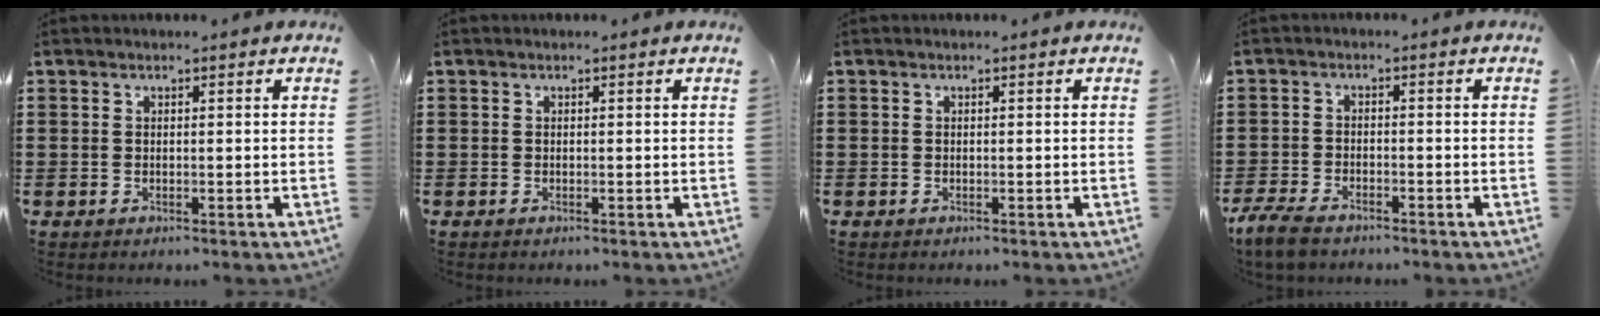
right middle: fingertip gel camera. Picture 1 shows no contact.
{"total": 0.0}
{"total": 0.0}
{"total": 3.8, "force": [-3.2, 1.1, 1.8], "torque": [-0.057, -0.005, -0.071]}